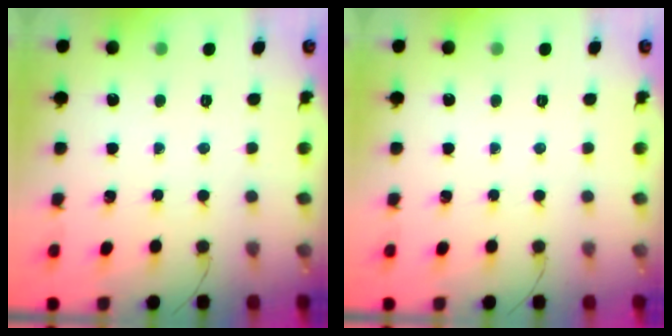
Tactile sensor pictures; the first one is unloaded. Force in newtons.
{"total": 0.0}